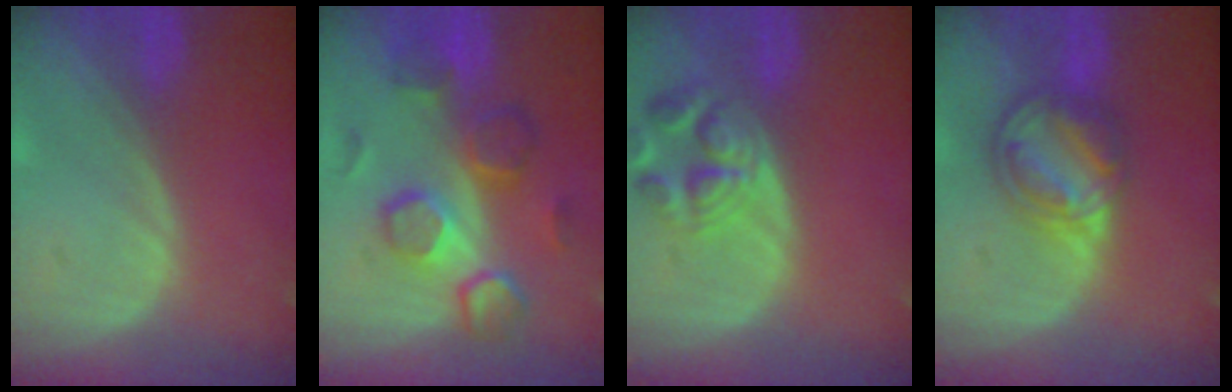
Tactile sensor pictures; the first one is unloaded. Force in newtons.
{"total": 8.6, "press": 8.5, "slide": 1.6}
{"total": 6.9, "press": 6.3, "slide": 2.8}
{"total": 7.5, "press": 6.6, "slide": 3.6}